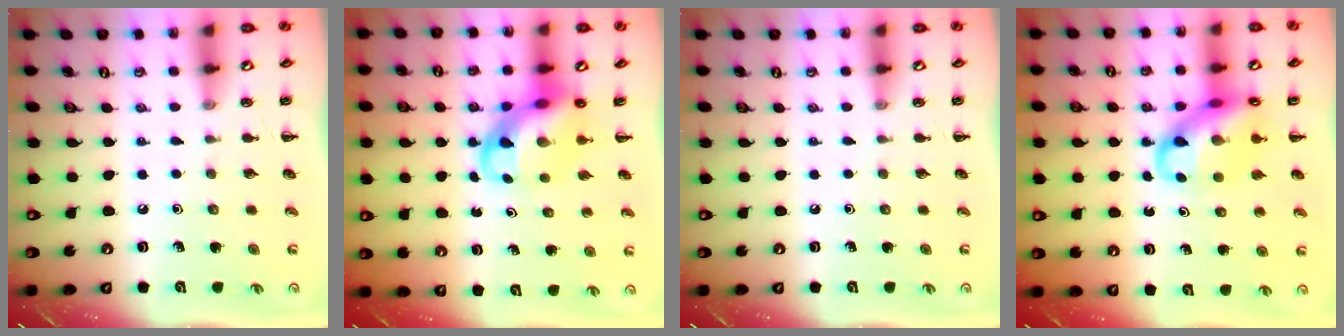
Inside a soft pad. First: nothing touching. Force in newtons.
{"total": 8.5, "press": 8.2, "slide": 2.2}
{"total": 0.0}
{"total": 13.7, "press": 13.2, "slide": 3.8}